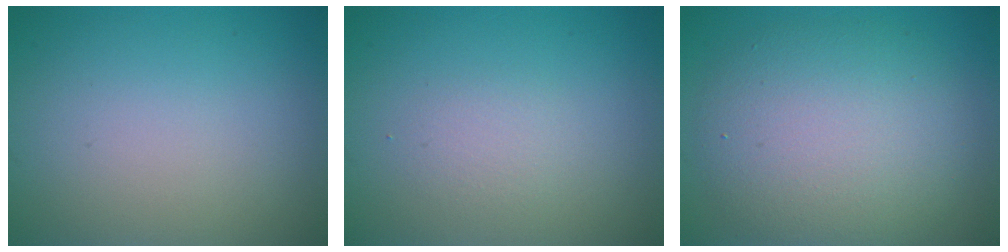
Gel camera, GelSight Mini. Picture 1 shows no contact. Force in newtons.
{"total": 1.3, "press": 1.3, "slide": 0.0}
{"total": 7.2, "press": 7.2, "slide": 0.5}